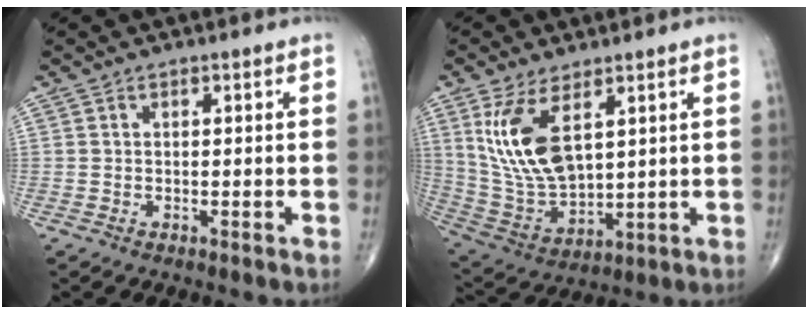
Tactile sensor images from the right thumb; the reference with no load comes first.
{"total": 14.0, "force": [5.3, 6.7, 11.1], "torque": [-0.216, -0.026, 0.122]}